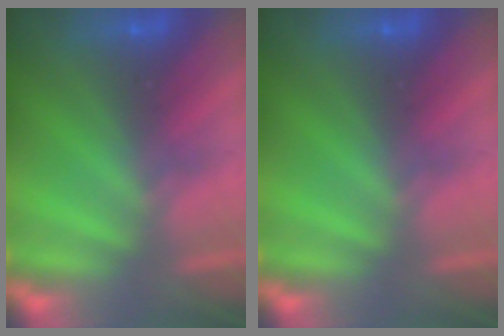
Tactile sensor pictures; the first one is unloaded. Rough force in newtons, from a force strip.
{"total": 0.0}